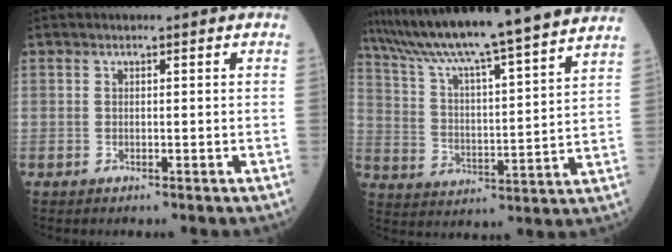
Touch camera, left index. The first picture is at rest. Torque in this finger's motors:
{"motor_torque": [1.05, -1.09, 0.53, 0.21]}